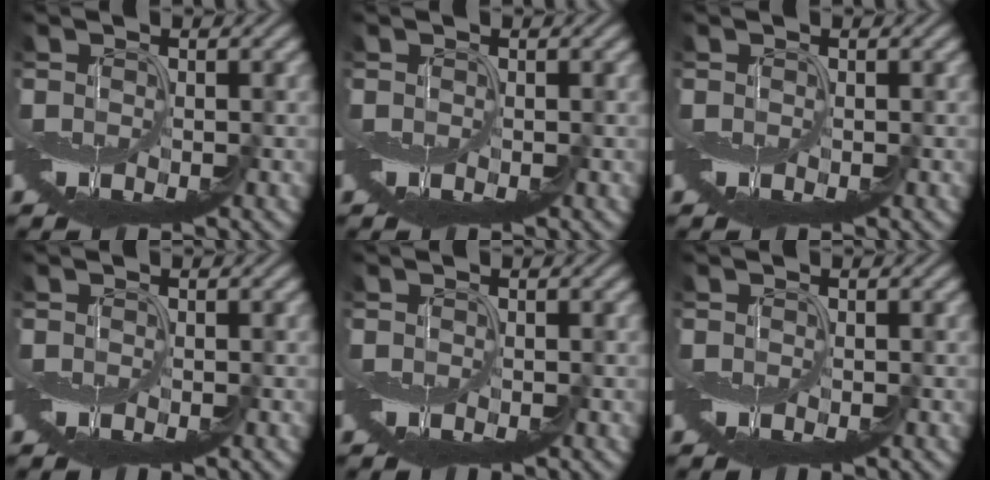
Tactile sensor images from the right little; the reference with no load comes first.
{"total": 0.0}
{"total": 0.0}
{"total": 0.0}
{"total": 0.0}
{"total": 0.0}